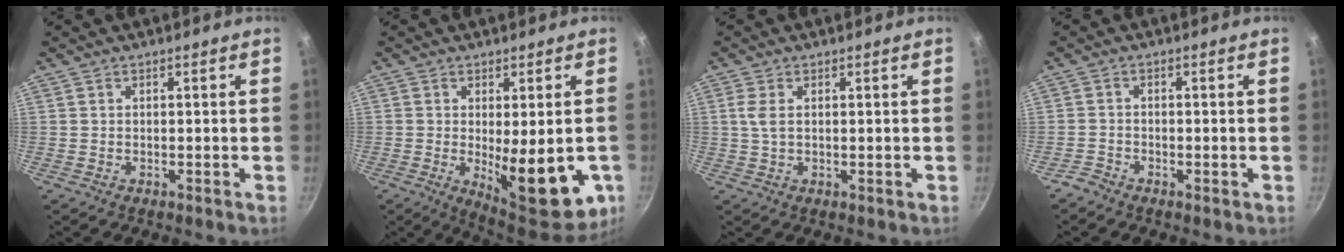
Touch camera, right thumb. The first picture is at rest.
{"total": 16.6, "force": [-3.5, 6.3, 14.9], "torque": [-0.176, -0.024, -0.031]}
{"total": 2.7, "force": [0.7, 1.3, 2.3], "torque": [-0.052, 0.003, 0.015]}
{"total": 1.7, "force": [-1.5, 0.7, 0.3], "torque": [-0.012, 0.008, -0.035]}